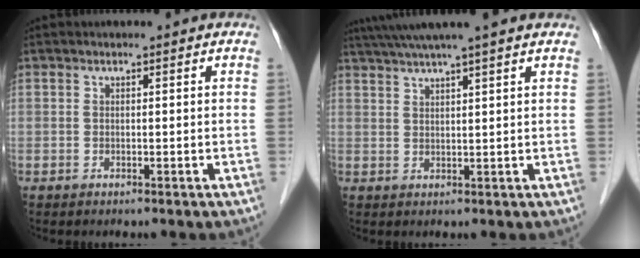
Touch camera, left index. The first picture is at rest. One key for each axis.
{"total": 9.3, "fx": 7.8, "fy": -0.9, "fz": 5.0, "tx": -0.090, "ty": 0.032, "tz": 0.108}